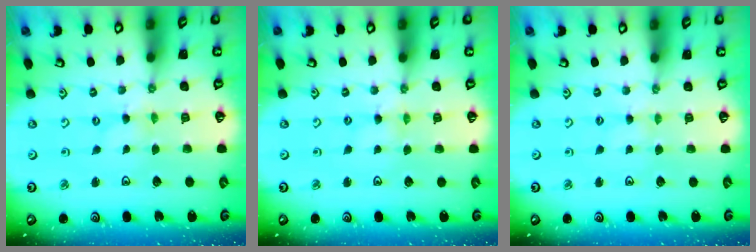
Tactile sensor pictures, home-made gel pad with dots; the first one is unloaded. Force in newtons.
{"total": 2.2, "press": 2.2, "slide": 0.4}
{"total": 1.5, "press": 1.5, "slide": 0.3}